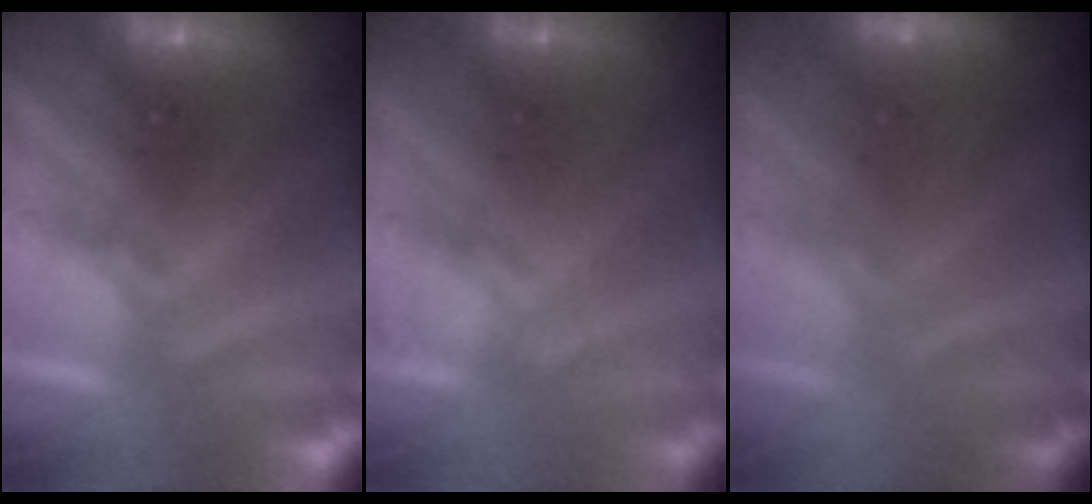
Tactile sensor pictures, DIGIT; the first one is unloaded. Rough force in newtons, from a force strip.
{"total": 4.5}
{"total": 2.9}